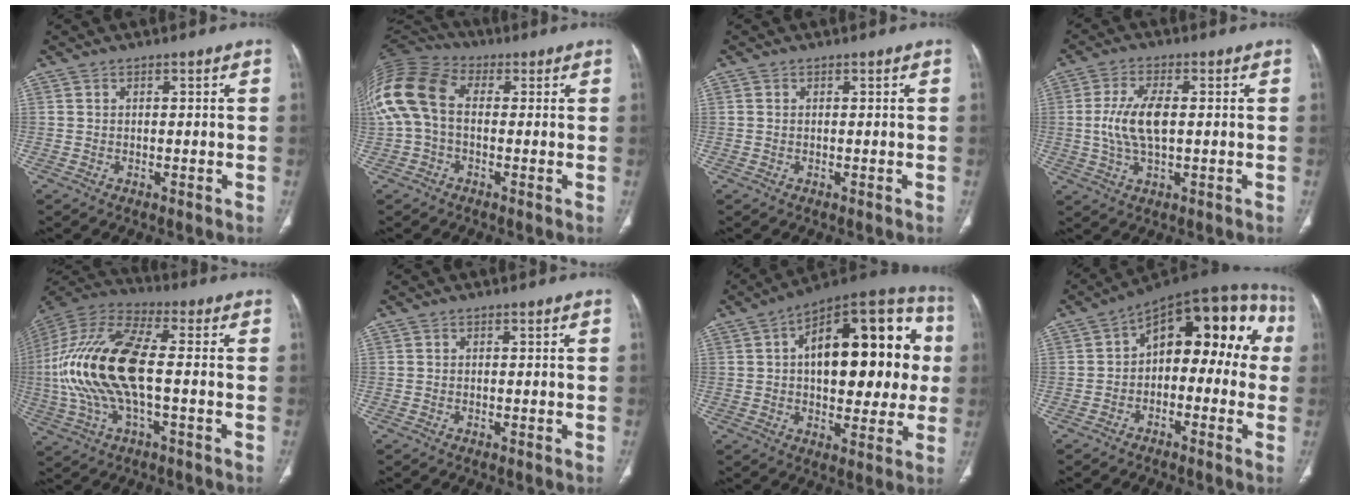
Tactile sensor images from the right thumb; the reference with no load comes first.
{"total": 16.0, "force": [1.0, 10.8, 11.7], "torque": [-0.269, 0.036, 0.011]}
{"total": 0.0}
{"total": 8.4, "force": [0.3, 3.6, 7.6], "torque": [-0.168, 0.002, 0.006]}
{"total": 21.2, "force": [-1.1, 8.3, 19.4], "torque": [-0.433, 0.022, -0.021]}
{"total": 0.0}
{"total": 27.4, "force": [3.9, 14.0, 23.3], "torque": [-0.290, 0.034, 0.050]}
{"total": 17.3, "force": [0.8, 10.0, 14.1], "torque": [-0.135, 0.057, -0.005]}